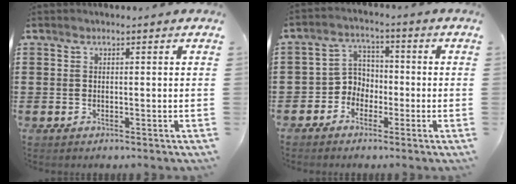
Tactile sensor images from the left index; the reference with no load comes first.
{"total": 4.5, "force": [-2.2, 3.8, 0.9], "torque": [-0.039, 0.009, -0.051]}